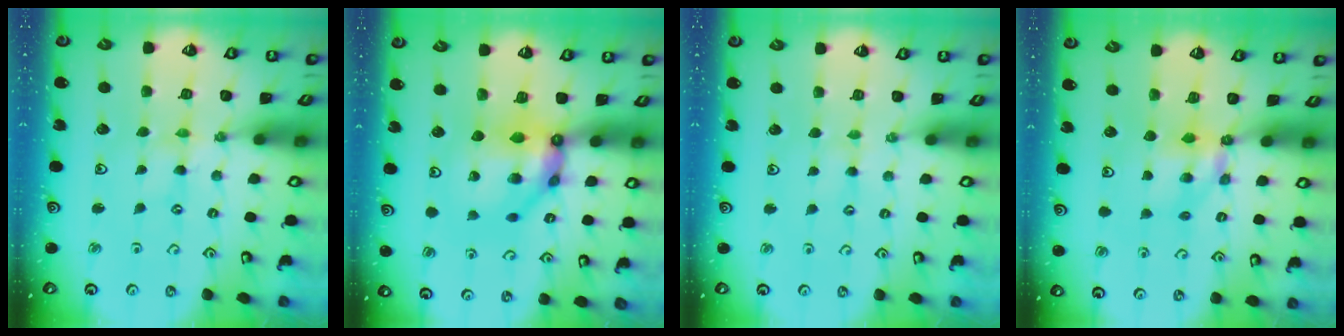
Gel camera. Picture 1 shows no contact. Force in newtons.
{"total": 11.6, "press": 11.6, "slide": 0.7}
{"total": 1.9, "press": 1.9, "slide": 0.3}
{"total": 6.0, "press": 6.0, "slide": 0.6}